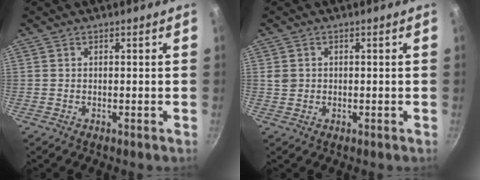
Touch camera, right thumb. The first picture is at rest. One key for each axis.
{"total": 2.1, "fx": 0.4, "fy": 1.9, "fz": 0.7, "tx": -0.007, "ty": 0.003, "tz": 0.009}